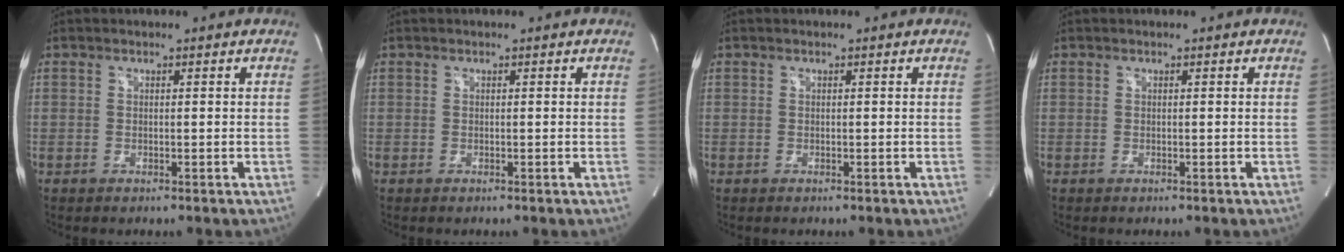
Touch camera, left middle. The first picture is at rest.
{"total": 0.0}
{"total": 0.0}
{"total": 0.0}